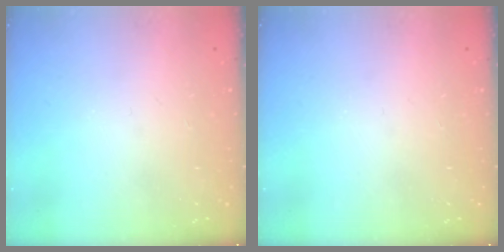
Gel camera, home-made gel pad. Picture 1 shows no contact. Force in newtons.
{"total": 0.0}